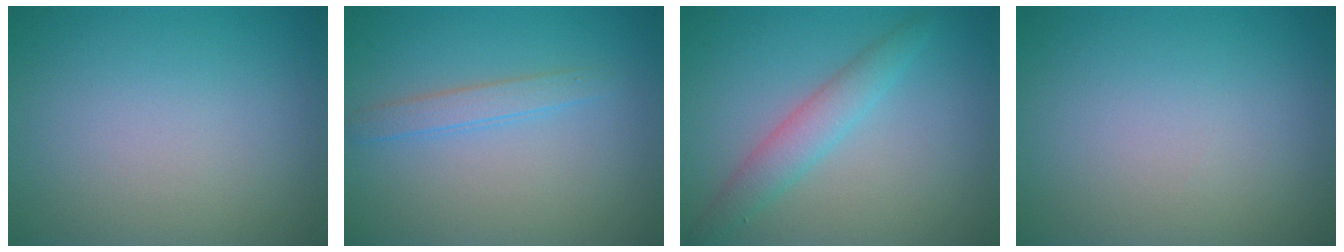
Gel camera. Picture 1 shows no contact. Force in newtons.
{"total": 1.7, "press": 1.7, "slide": 0.0}
{"total": 2.8, "press": 2.8, "slide": 0.0}
{"total": 0.0}